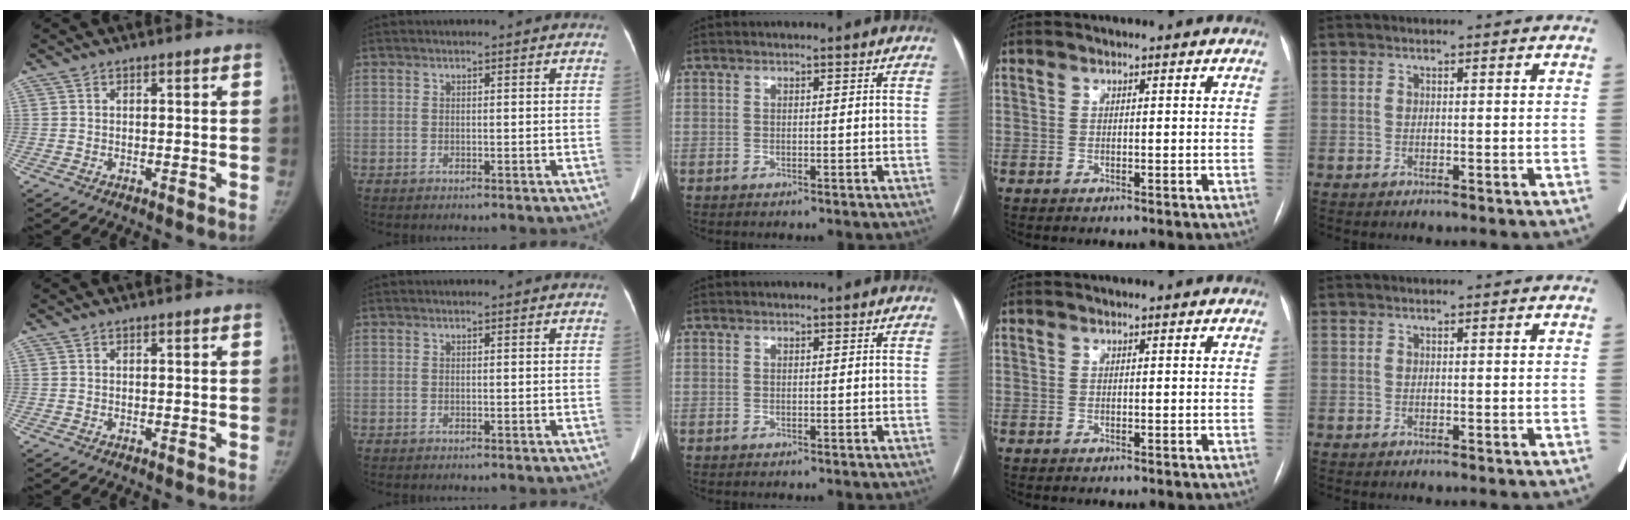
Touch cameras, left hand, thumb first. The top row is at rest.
{}